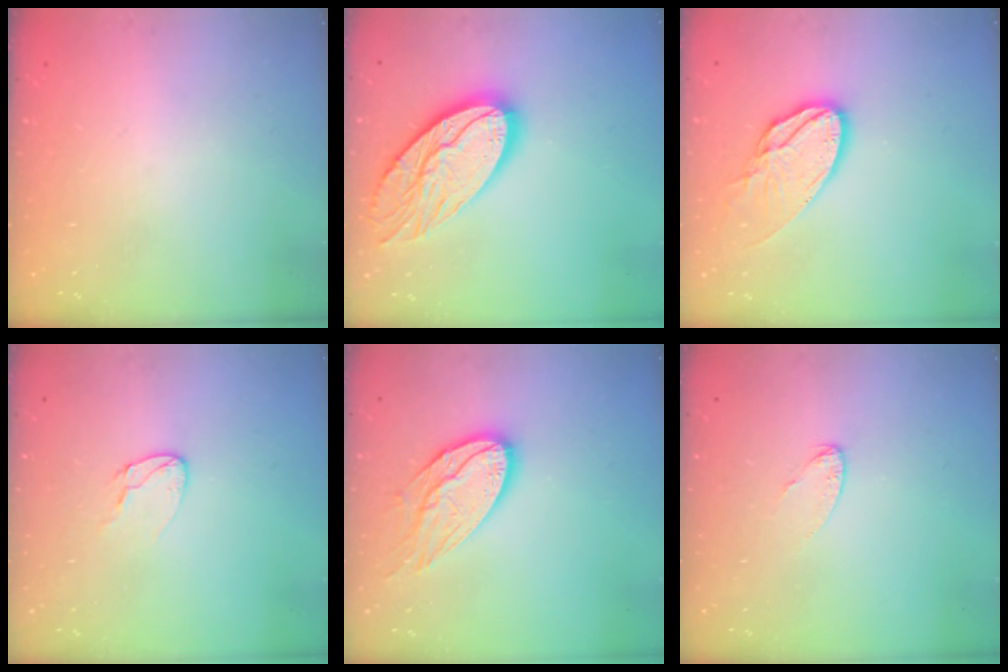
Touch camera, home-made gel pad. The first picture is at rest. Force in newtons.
{"total": 19.2, "press": 19.1, "slide": 1.8}
{"total": 12.9, "press": 12.9, "slide": 1.0}
{"total": 5.6, "press": 5.6, "slide": 0.4}
{"total": 13.4, "press": 13.4, "slide": 1.0}
{"total": 3.3, "press": 3.3, "slide": 0.2}